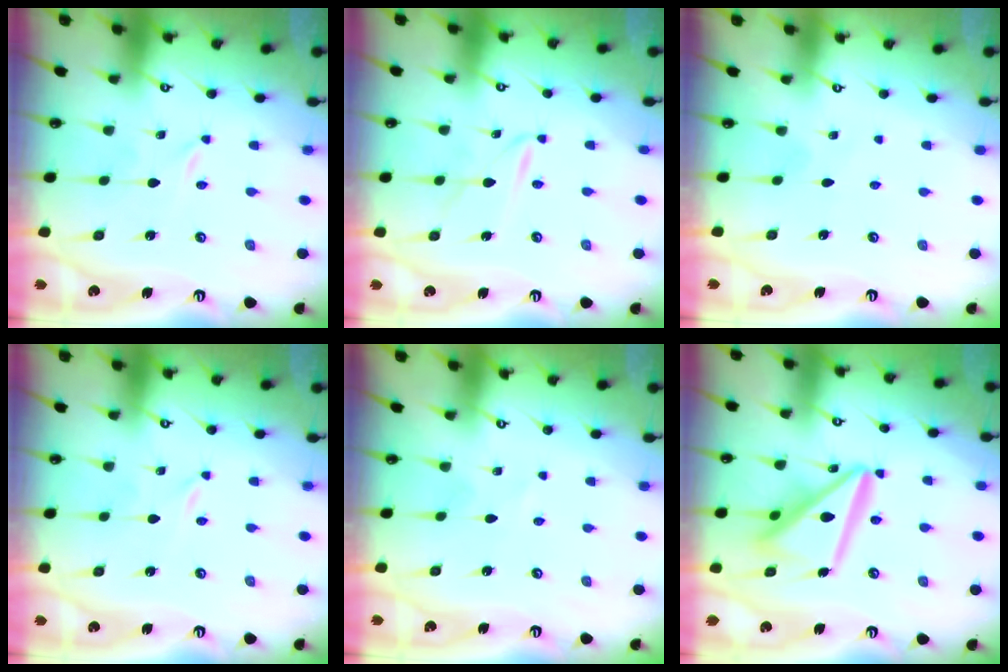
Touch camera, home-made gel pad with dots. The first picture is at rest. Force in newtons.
{"total": 3.8, "press": 3.8, "slide": 0.4}
{"total": 2.6, "press": 2.6, "slide": 0.3}
{"total": 0.0}
{"total": 1.9, "press": 1.8, "slide": 0.3}
{"total": 15.8, "press": 15.7, "slide": 1.6}